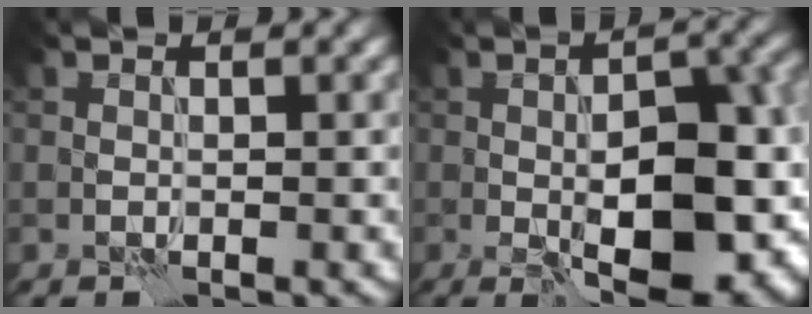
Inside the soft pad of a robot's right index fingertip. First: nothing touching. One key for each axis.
{"total": 13.0, "fx": -3.4, "fy": 5.6, "fz": 11.2, "tx": -0.141, "ty": -0.002, "tz": -0.049}